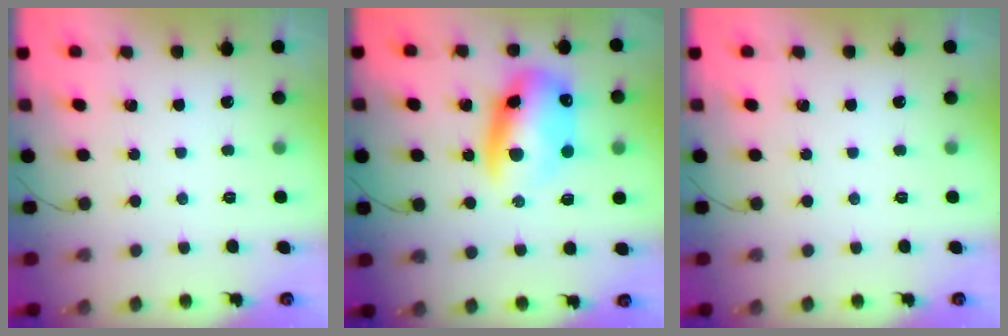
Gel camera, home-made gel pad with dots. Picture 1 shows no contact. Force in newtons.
{"total": 14.4, "press": 14.0, "slide": 3.5}
{"total": 0.0}